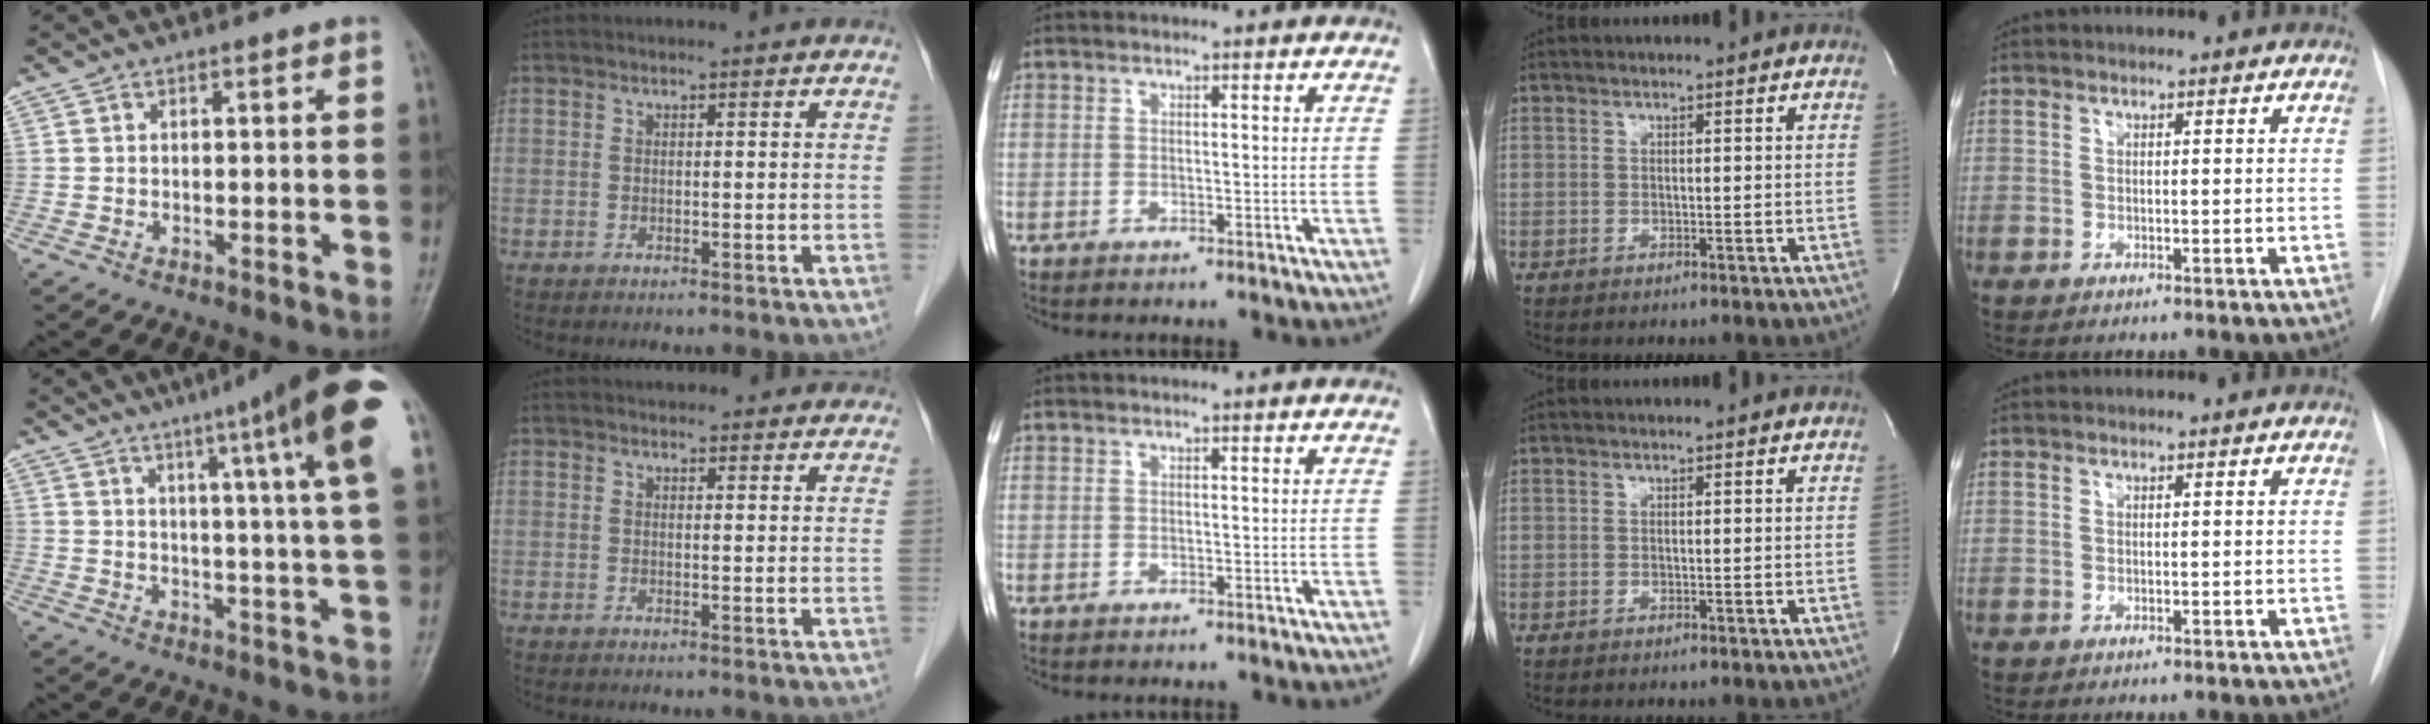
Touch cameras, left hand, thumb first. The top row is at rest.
{"thumb": {"total": 19.1, "force": [10.1, 0.7, 16.2], "torque": [-0.216, -0.029, 0.115]}, "index": {"total": 10.2, "force": [9.4, 2.8, 2.9], "torque": [-0.013, 0.018, 0.098]}}